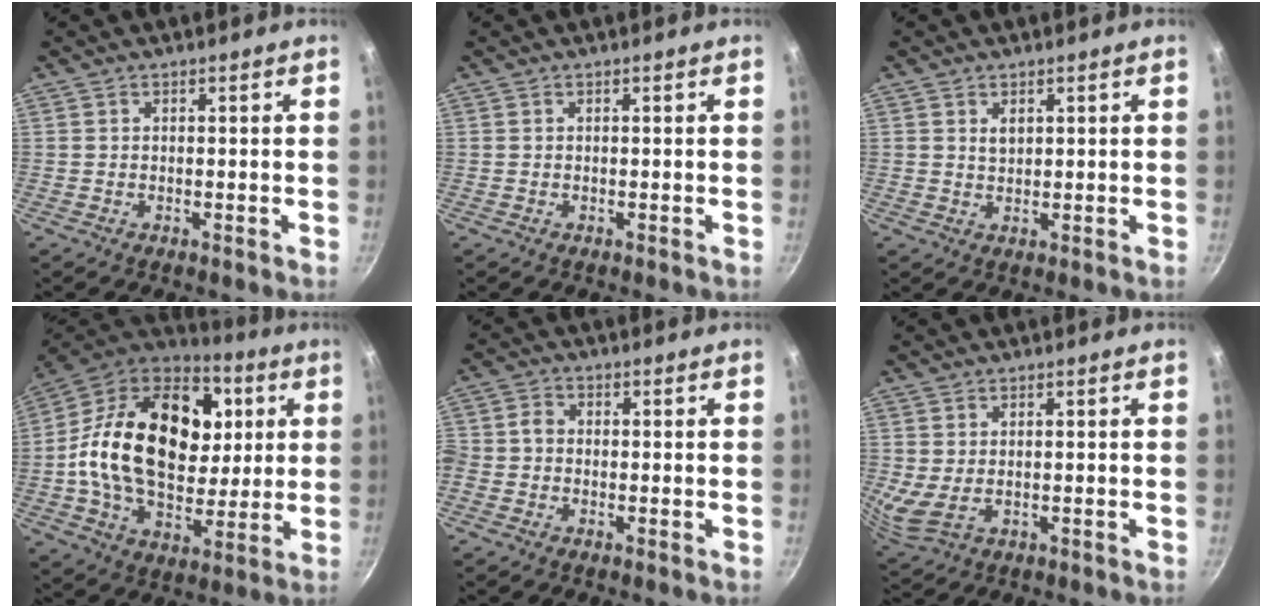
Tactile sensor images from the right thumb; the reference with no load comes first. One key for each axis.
{"total": 0.0}
{"total": 2.0, "fx": 0.9, "fy": 1.3, "fz": 1.2, "tx": -0.017, "ty": -0.004, "tz": 0.017}
{"total": 29.2, "fx": 4.6, "fy": 19.8, "fz": 21.0, "tx": -0.341, "ty": 0.013, "tz": 0.069}
{"total": 3.5, "fx": -1.2, "fy": 2.7, "fz": 1.8, "tx": -0.043, "ty": 0.016, "tz": -0.037}
{"total": 5.2, "fx": 0.2, "fy": 2.7, "fz": 4.4, "tx": -0.091, "ty": -0.011, "tz": 0.015}